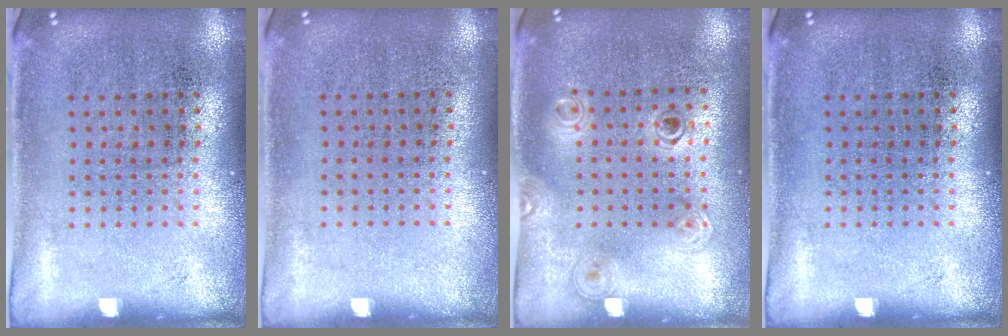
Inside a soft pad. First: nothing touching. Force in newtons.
{"total": 0.0}
{"total": 1.2, "press": 1.1, "slide": 0.5}
{"total": 0.0}